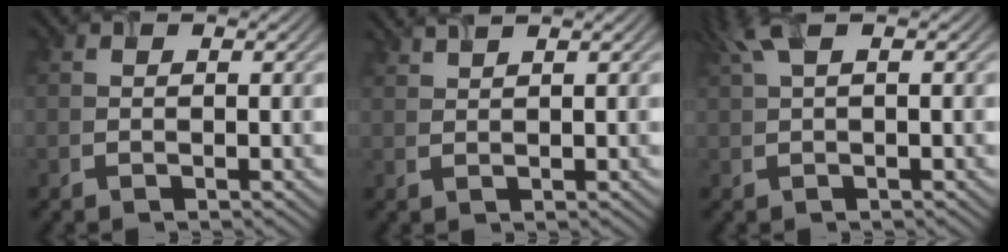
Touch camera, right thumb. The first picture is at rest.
{"total": 2.1, "force": [1.7, 0.3, 1.3], "torque": [-0.023, 0.008, 0.029]}
{"total": 3.5, "force": [1.5, 0.7, 3.1], "torque": [-0.068, 0.016, 0.030]}